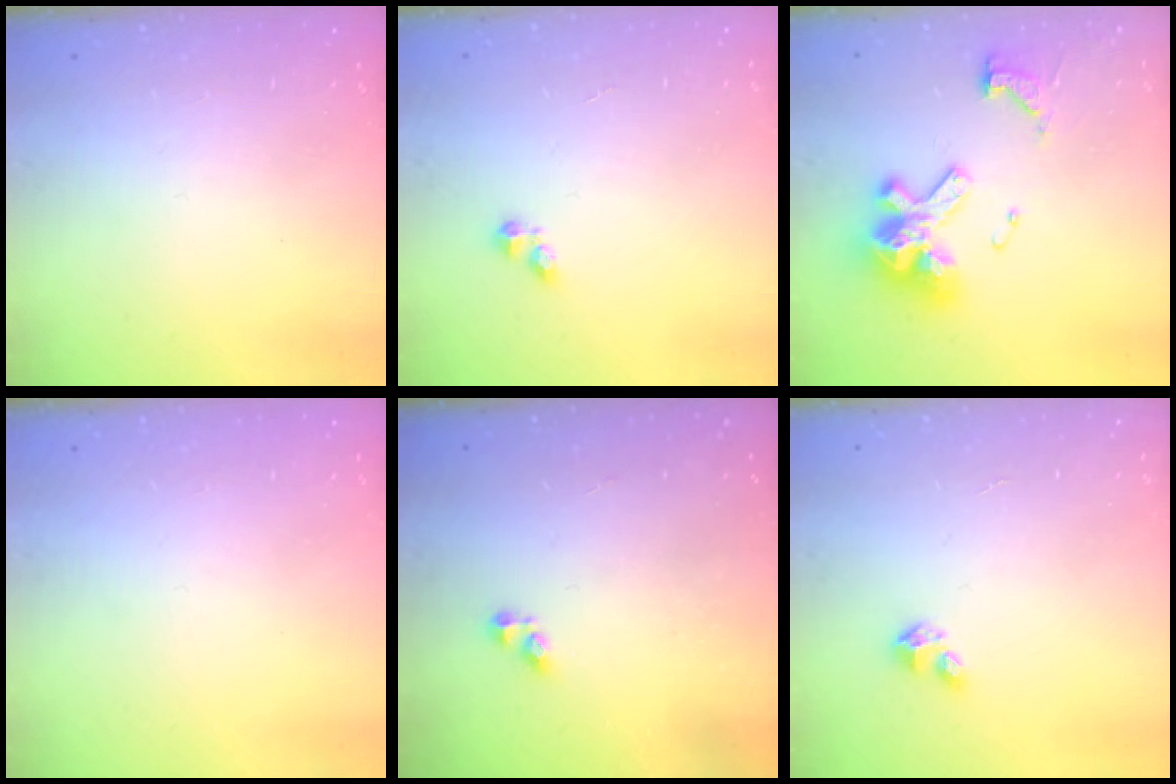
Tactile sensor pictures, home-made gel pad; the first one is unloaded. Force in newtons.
{"total": 2.7, "press": 2.7, "slide": 0.4}
{"total": 13.5, "press": 13.4, "slide": 1.2}
{"total": 0.0}
{"total": 2.8, "press": 2.7, "slide": 0.5}
{"total": 2.9, "press": 2.9, "slide": 0.3}